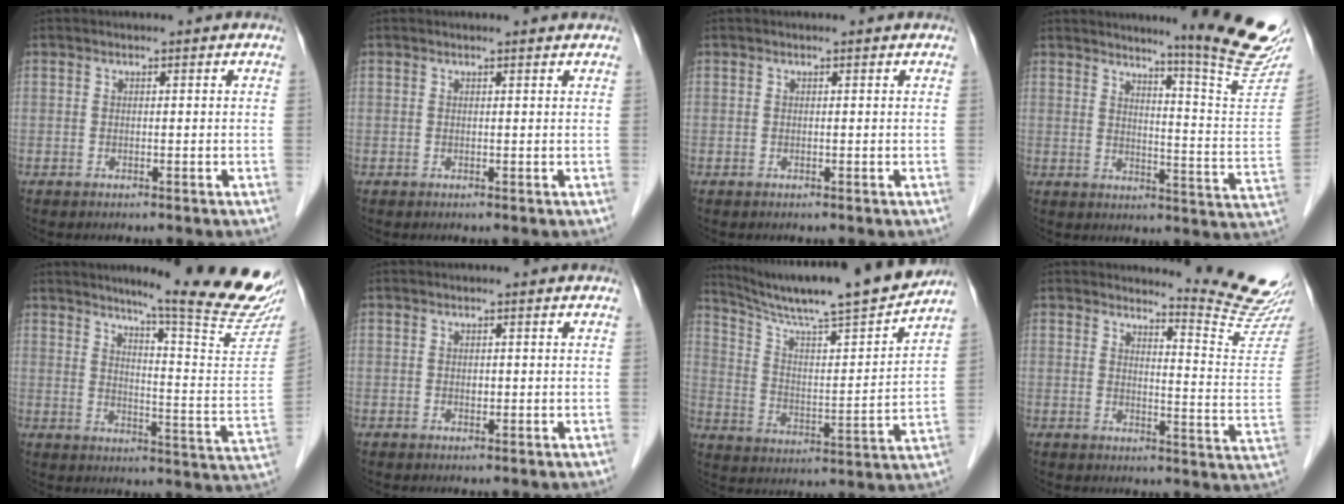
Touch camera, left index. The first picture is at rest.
{"total": 1.2, "force": [1.2, -0.1, 0.2], "torque": [-0.012, -0.001, 0.012]}
{"total": 0.0}
{"total": 16.0, "force": [13.9, -1.5, 7.8], "torque": [-0.101, -0.097, 0.163]}
{"total": 21.2, "force": [18.0, -0.6, 11.2], "torque": [-0.148, -0.100, 0.220]}
{"total": 0.6, "force": [0.0, 0.4, 0.4], "torque": [-0.005, 0.000, -0.001]}
{"total": 19.7, "force": [17.5, -0.4, 8.9], "torque": [-0.152, -0.018, 0.273]}
{"total": 11.8, "force": [11.6, -1.9, 1.6], "torque": [-0.023, -0.119, 0.131]}